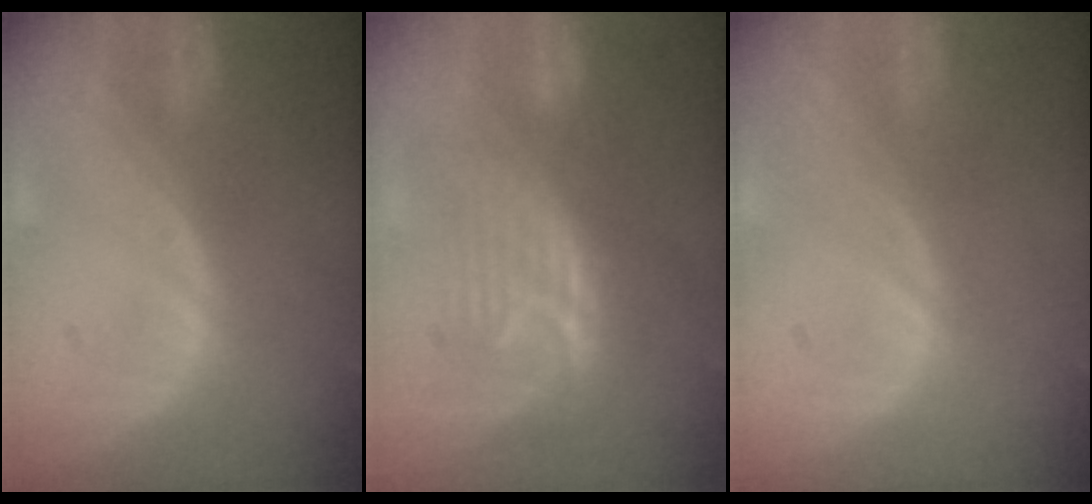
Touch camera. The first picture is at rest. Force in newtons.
{"total": 8.6, "press": 7.5, "slide": 4.3}
{"total": 0.0}